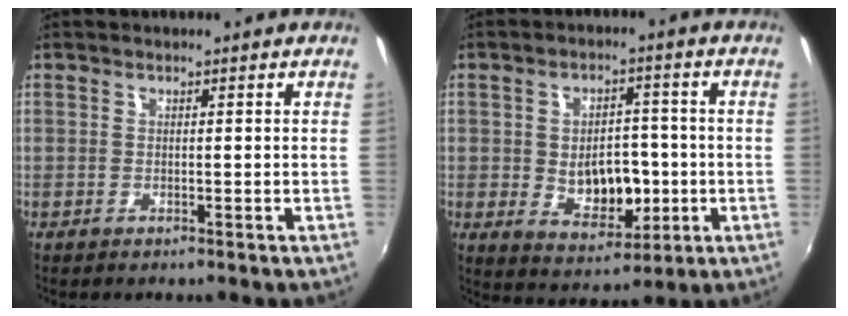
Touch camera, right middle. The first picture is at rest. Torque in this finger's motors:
{"motor_torque": [0.30, 0.24, 0.20, 0.04]}